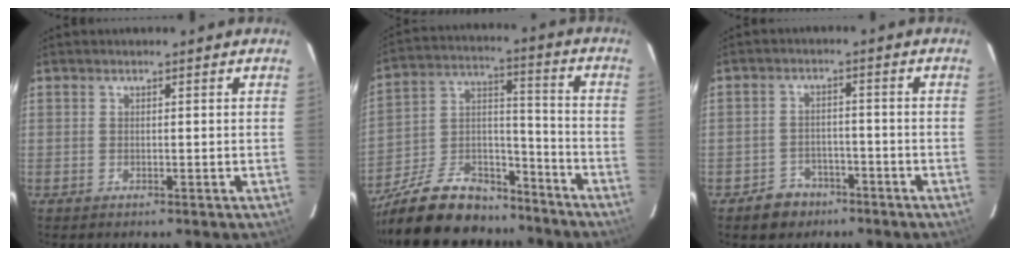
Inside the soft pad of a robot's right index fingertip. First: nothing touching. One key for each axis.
{"total": 22.5, "fx": -17.0, "fy": 10.6, "fz": 10.2, "tx": -0.226, "ty": 0.033, "tz": -0.267}
{"total": 5.7, "fx": -3.8, "fy": 4.1, "fz": 0.9, "tx": -0.033, "ty": 0.018, "tz": -0.050}